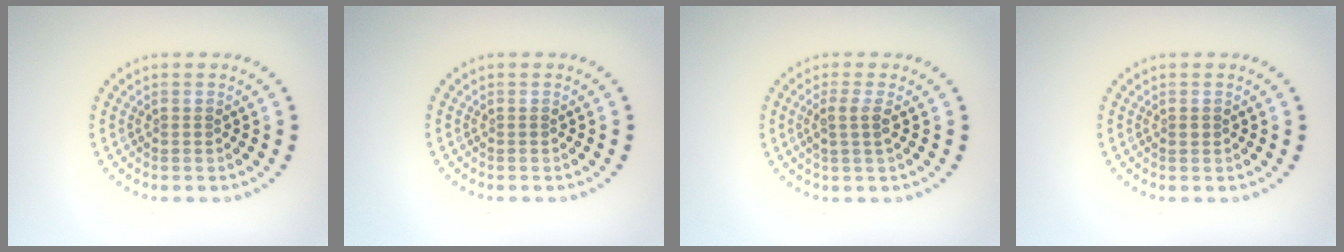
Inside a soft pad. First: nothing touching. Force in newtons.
{"total": 0.0}
{"total": 1.7, "press": 1.3, "slide": 1.0}
{"total": 0.7, "press": 0.7, "slide": 0.1}